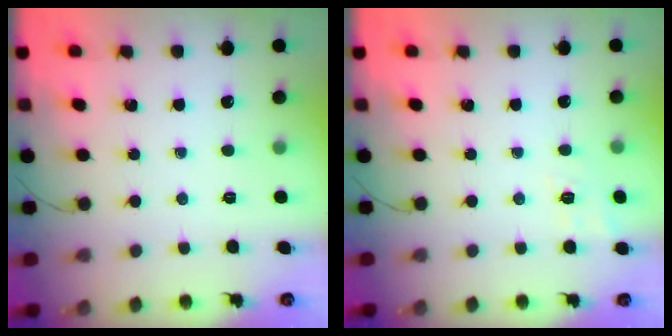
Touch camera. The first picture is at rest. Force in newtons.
{"total": 7.4, "press": 7.1, "slide": 2.2}